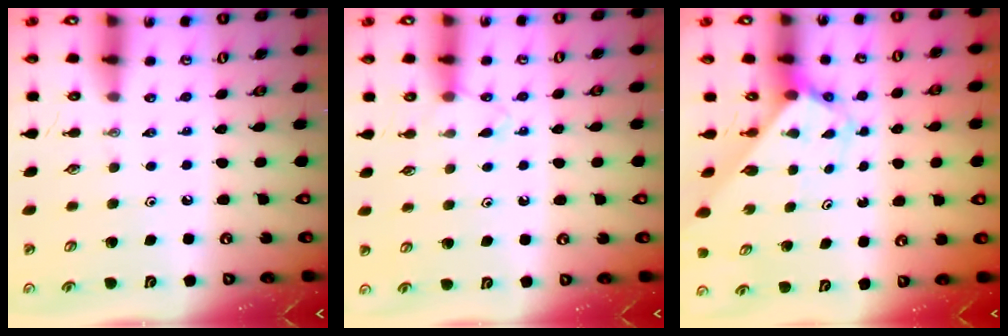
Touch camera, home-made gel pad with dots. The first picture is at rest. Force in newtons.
{"total": 5.3, "press": 5.2, "slide": 0.7}
{"total": 2.7, "press": 2.7, "slide": 0.2}